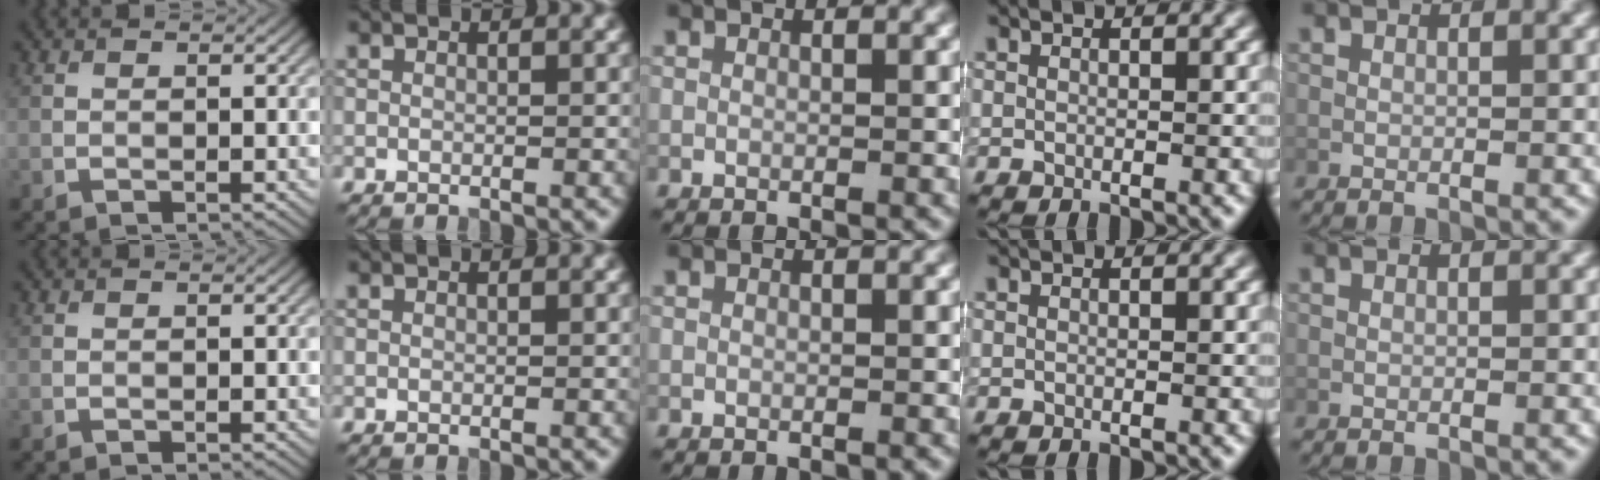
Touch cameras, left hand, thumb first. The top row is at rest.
{}